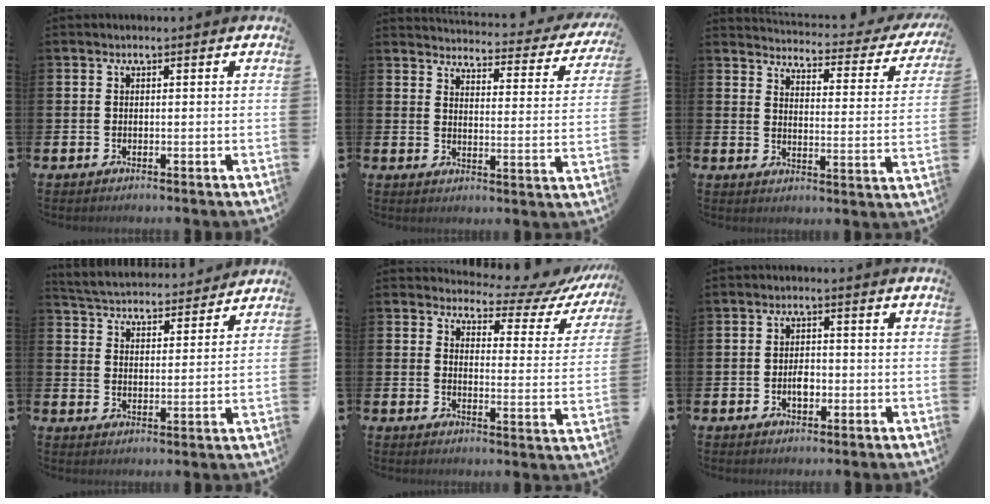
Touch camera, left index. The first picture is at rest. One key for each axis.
{"total": 3.0, "fx": 2.9, "fy": 0.6, "fz": 0.5, "tx": -0.021, "ty": -0.034, "tz": 0.039}
{"total": 3.0, "fx": 2.8, "fy": 0.9, "fz": 0.9, "tx": -0.031, "ty": -0.033, "tz": 0.035}
{"total": 4.7, "fx": 4.7, "fy": 0.9, "fz": 0.1, "tx": -0.023, "ty": -0.036, "tz": 0.079}
{"total": 5.1, "fx": 4.6, "fy": 1.9, "fz": 1.3, "tx": -0.021, "ty": -0.049, "tz": 0.066}
{"total": 2.5, "fx": -0.6, "fy": 1.6, "fz": 1.9, "tx": -0.022, "ty": -0.002, "tz": -0.015}